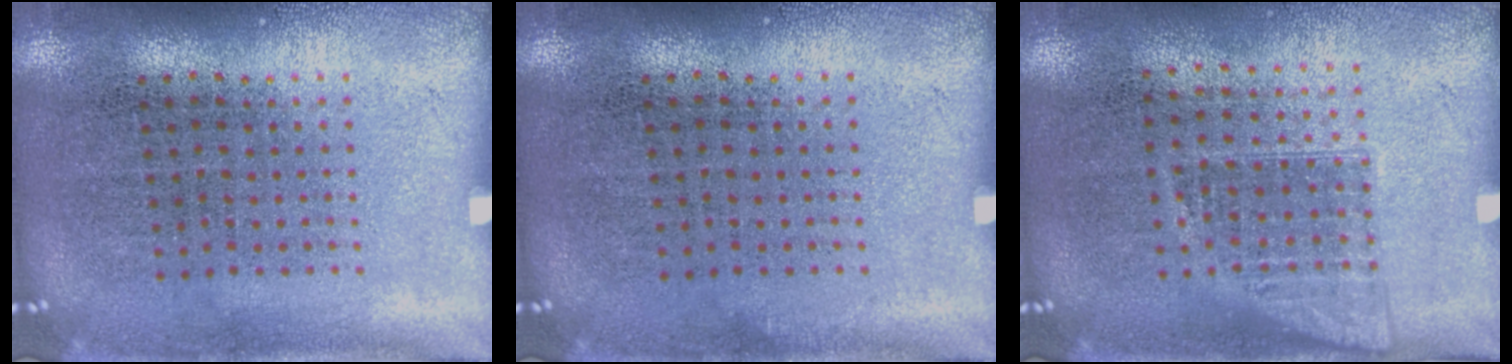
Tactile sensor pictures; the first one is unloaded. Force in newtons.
{"total": 0.0}
{"total": 1.1, "press": 0.9, "slide": 0.6}